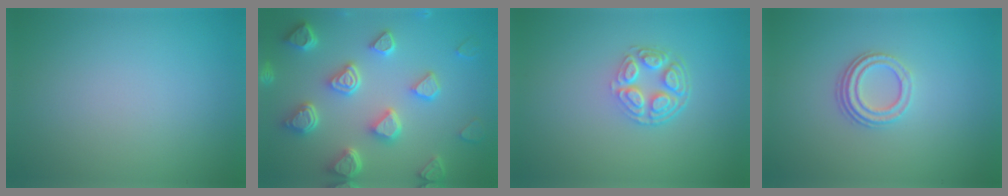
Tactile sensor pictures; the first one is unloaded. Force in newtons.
{"total": 7.1, "press": 5.7, "slide": 4.2}
{"total": 4.4, "press": 3.3, "slide": 2.9}
{"total": 3.2, "press": 2.3, "slide": 2.2}